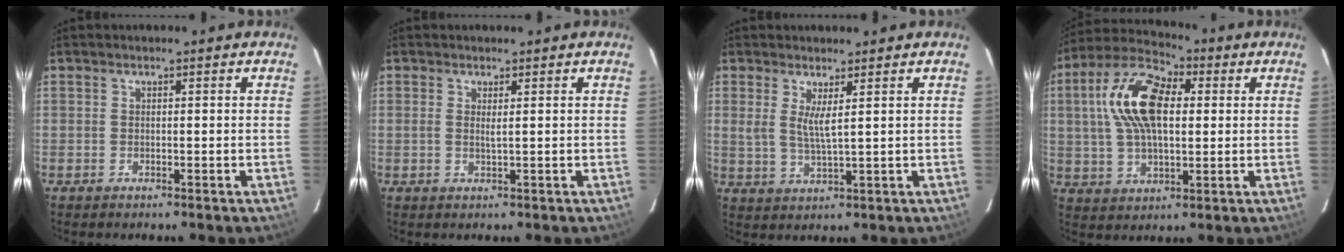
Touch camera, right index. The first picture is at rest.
{"total": 1.1, "force": [0.3, 0.0, 1.0], "torque": [-0.021, 0.000, 0.006]}
{"total": 3.8, "force": [1.6, 0.1, 3.5], "torque": [-0.067, -0.009, 0.028]}
{"total": 15.7, "force": [3.1, 8.1, 13.1], "torque": [-0.258, 0.027, 0.050]}